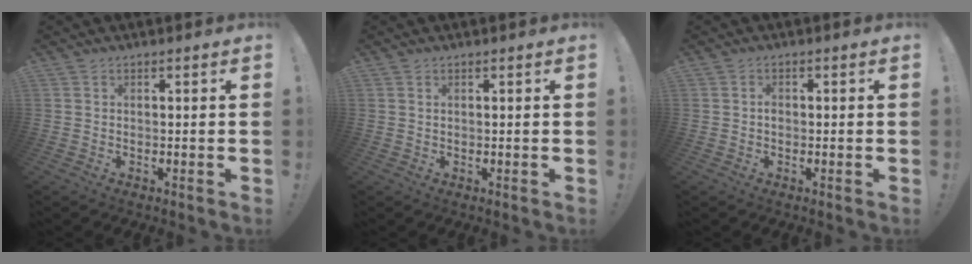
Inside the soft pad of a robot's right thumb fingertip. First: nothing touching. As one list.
[{"total": 0.7, "force": [0.5, 0.3, 0.4], "torque": [-0.007, 0.000, 0.008]}, {"total": 1.3, "force": [-0.3, 1.0, 0.8], "torque": [-0.024, 0.006, -0.004]}]